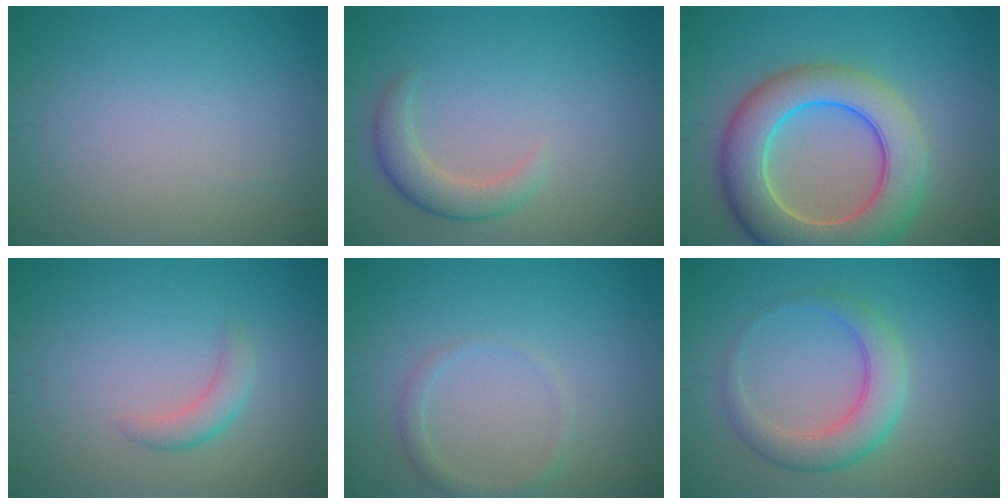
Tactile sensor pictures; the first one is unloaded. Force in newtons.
{"total": 2.7, "press": 2.7, "slide": 0.4}
{"total": 9.8, "press": 9.8, "slide": 0.6}
{"total": 1.8, "press": 1.8, "slide": 0.0}
{"total": 1.3, "press": 1.3, "slide": 0.0}
{"total": 4.1, "press": 4.0, "slide": 0.3}